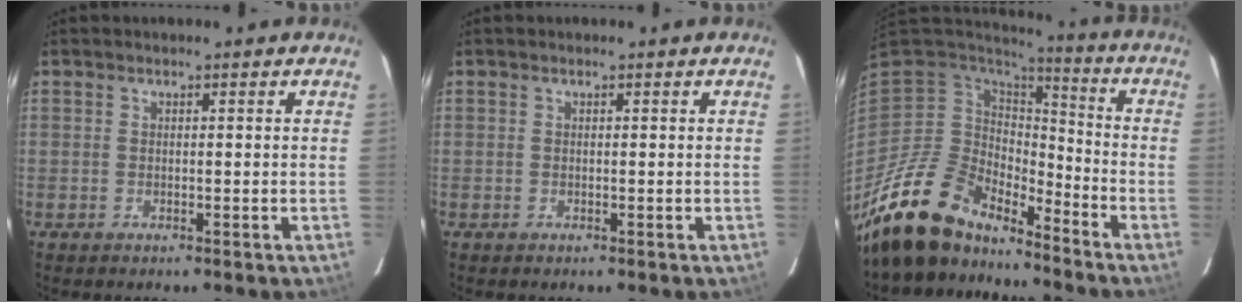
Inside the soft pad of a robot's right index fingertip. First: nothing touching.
{"total": 0.0}
{"total": 17.1, "force": [-14.7, 6.3, 6.1], "torque": [-0.134, -0.013, -0.265]}